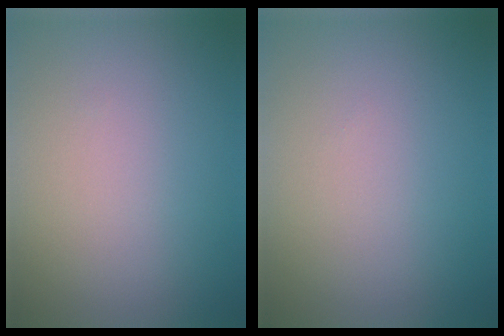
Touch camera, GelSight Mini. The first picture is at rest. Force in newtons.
{"total": 0.0}